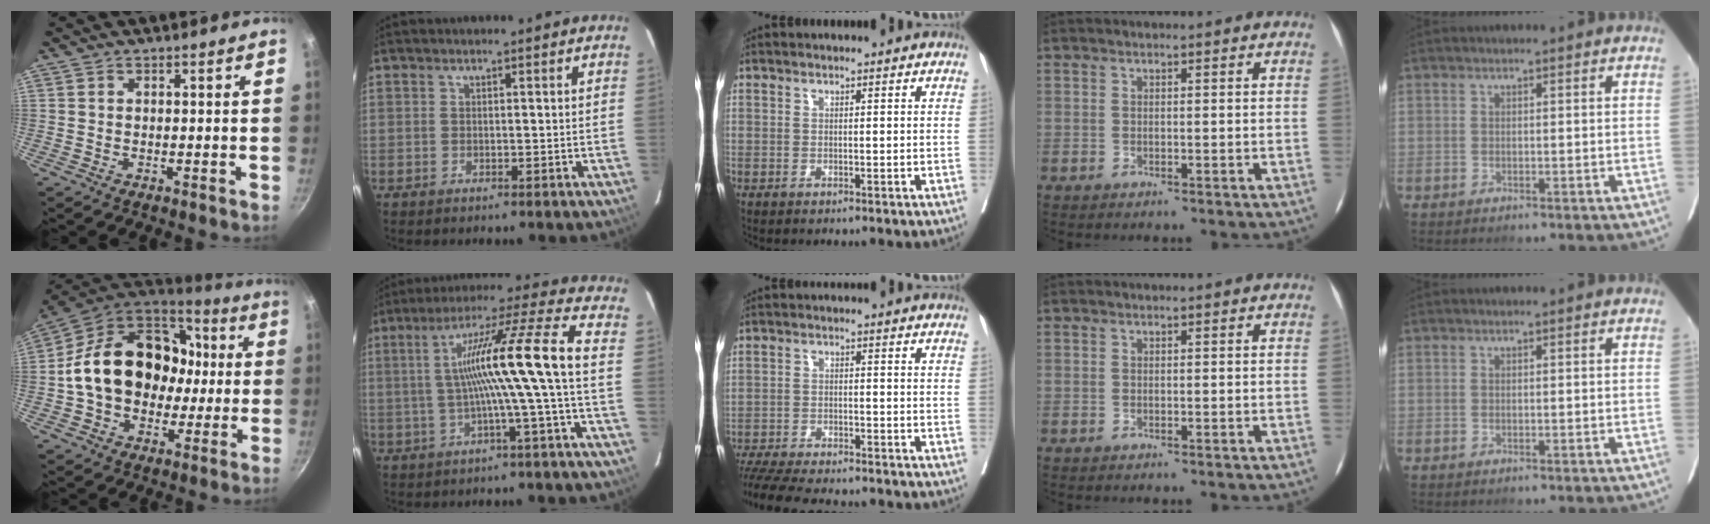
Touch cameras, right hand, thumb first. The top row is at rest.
{"thumb": {"total": 22.3, "force": [-0.6, 16.6, 14.9], "torque": [-0.231, 0.044, -0.011]}, "index": {"total": 13.0, "force": [-0.6, -2.2, 12.8], "torque": [-0.212, 0.020, -0.011]}, "middle": {"total": 15.3, "force": [-13.6, 2.5, 6.6], "torque": [-0.120, -0.024, -0.194]}}